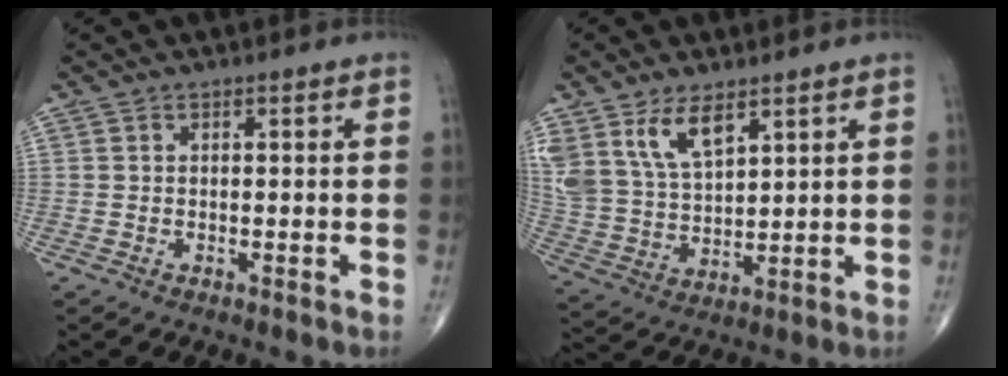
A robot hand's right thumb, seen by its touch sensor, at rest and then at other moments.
{"total": 10.8, "force": [6.5, 5.3, 6.9], "torque": [-0.126, -0.024, 0.141]}